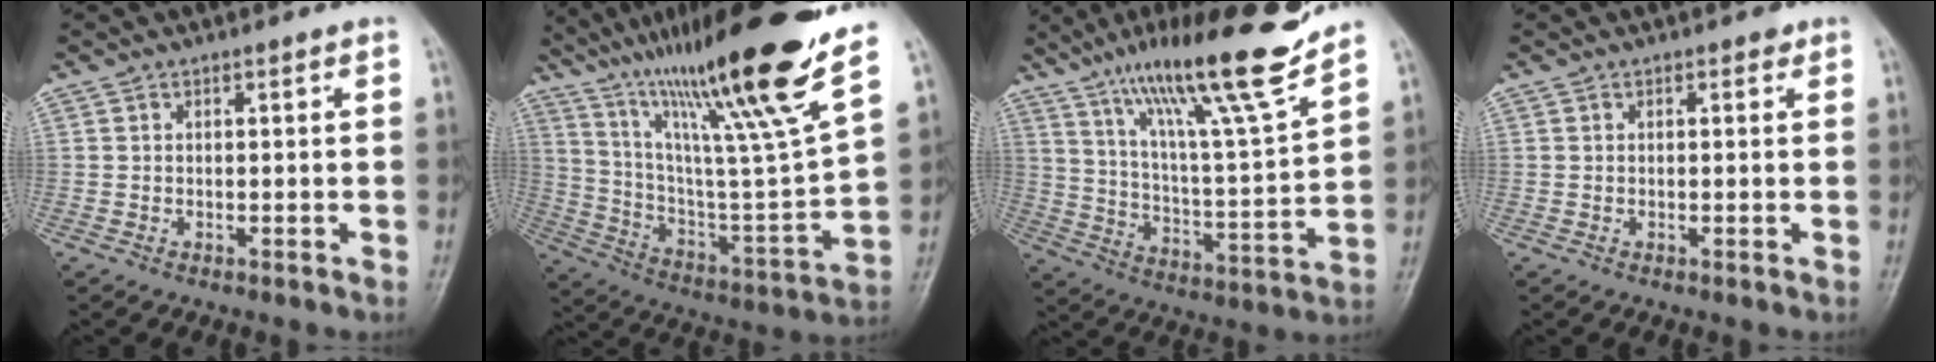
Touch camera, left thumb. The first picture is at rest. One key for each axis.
{"total": 29.5, "fx": 19.8, "fy": 2.0, "fz": 21.7, "tx": -0.346, "ty": -0.070, "tz": 0.341}
{"total": 20.1, "fx": 14.9, "fy": 1.4, "fz": 13.3, "tx": -0.198, "ty": -0.073, "tz": 0.253}
{"total": 0.8, "fx": 0.4, "fy": 0.5, "fz": 0.4, "tx": 0.003, "ty": 0.000, "tz": 0.000}